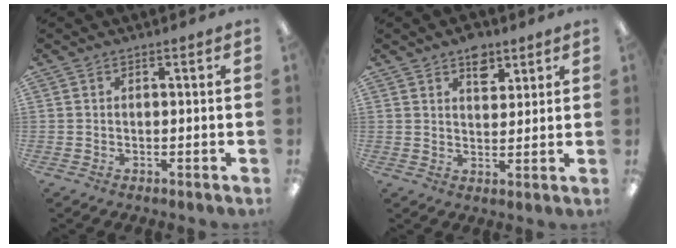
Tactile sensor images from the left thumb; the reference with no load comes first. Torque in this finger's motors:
{"motor_torque": [0.72, 0.45, 0.84, -0.41, 0.06]}